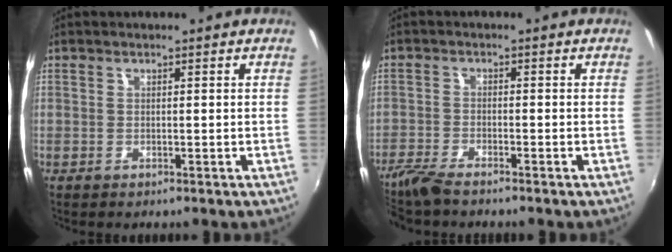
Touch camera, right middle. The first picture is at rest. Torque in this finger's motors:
{"motor_torque": [1.11, -1.03, 0.61, 0.21]}